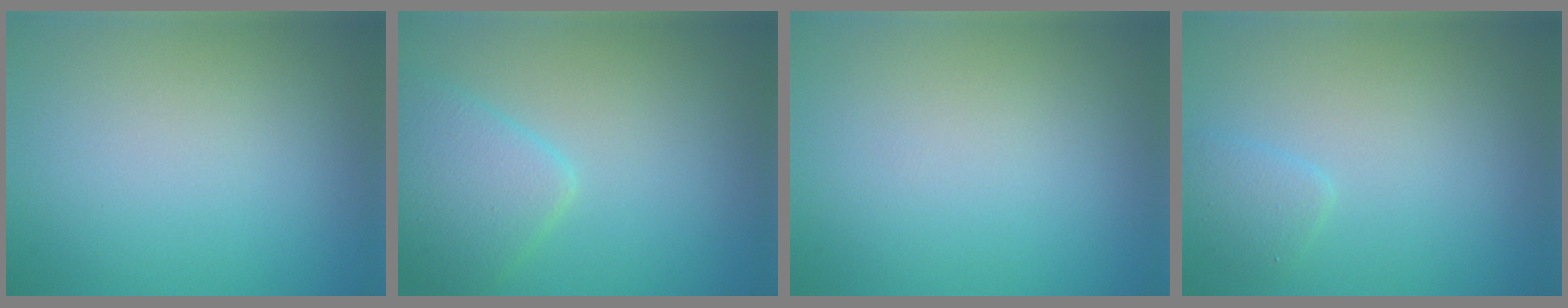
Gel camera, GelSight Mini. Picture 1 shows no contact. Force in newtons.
{"total": 3.9, "press": 3.9, "slide": 0.2}
{"total": 0.0}
{"total": 1.4, "press": 1.4, "slide": 0.1}